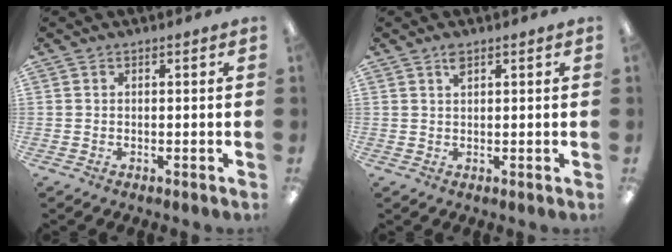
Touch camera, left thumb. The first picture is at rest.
{"total": 2.0, "force": [1.4, 0.7, 1.2], "torque": [-0.028, 0.002, 0.024]}